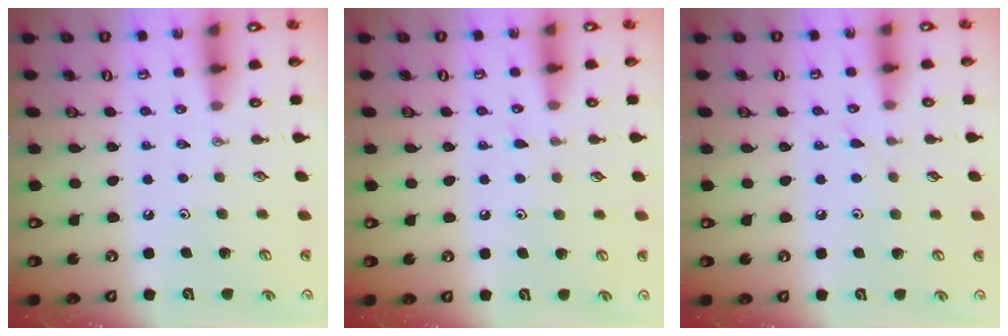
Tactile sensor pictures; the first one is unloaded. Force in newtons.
{"total": 5.7, "press": 5.7, "slide": 0.7}
{"total": 4.9, "press": 4.9, "slide": 0.5}